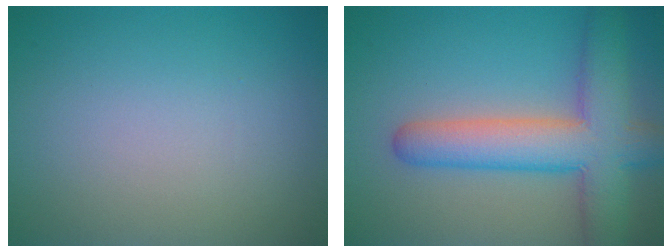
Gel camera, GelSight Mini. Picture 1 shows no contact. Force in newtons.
{"total": 8.0, "press": 8.0, "slide": 0.6}